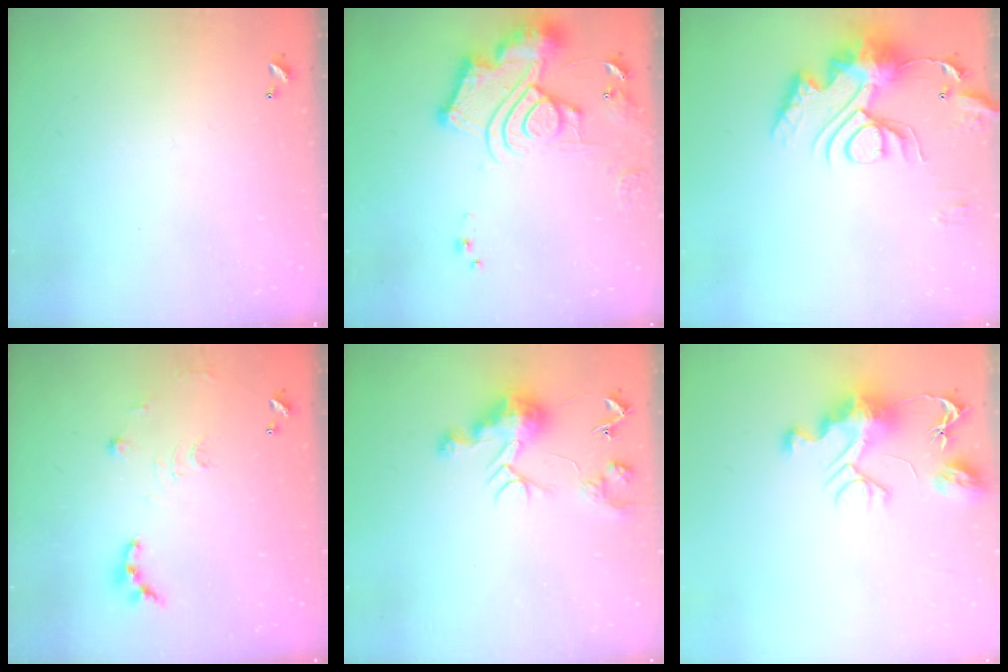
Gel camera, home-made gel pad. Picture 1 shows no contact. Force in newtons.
{"total": 18.3, "press": 18.2, "slide": 1.9}
{"total": 15.8, "press": 15.7, "slide": 1.4}
{"total": 9.4, "press": 9.4, "slide": 0.4}
{"total": 10.0, "press": 10.0, "slide": 0.3}
{"total": 11.9, "press": 11.8, "slide": 1.1}